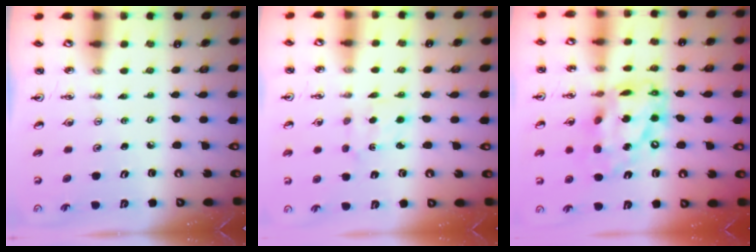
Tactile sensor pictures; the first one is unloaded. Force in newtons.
{"total": 2.3, "press": 2.1, "slide": 0.7}
{"total": 18.1, "press": 18.0, "slide": 2.0}